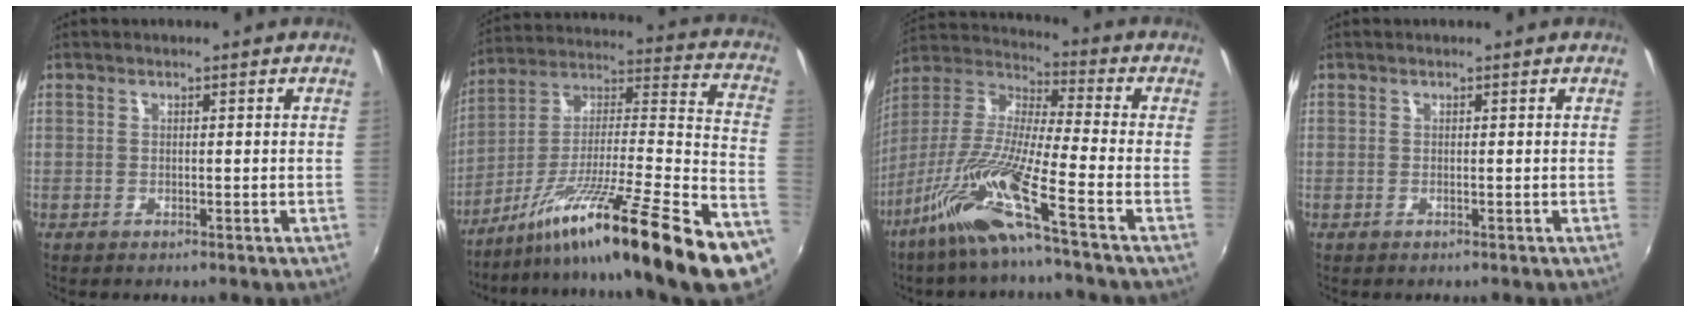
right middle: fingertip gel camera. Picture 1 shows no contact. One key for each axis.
{"total": 27.4, "fx": -17.0, "fy": 0.4, "fz": 21.5, "tx": -0.283, "ty": -0.034, "tz": -0.280}
{"total": 14.3, "fx": -9.1, "fy": -0.8, "fz": 11.0, "tx": -0.207, "ty": -0.018, "tz": -0.181}
{"total": 0.0}